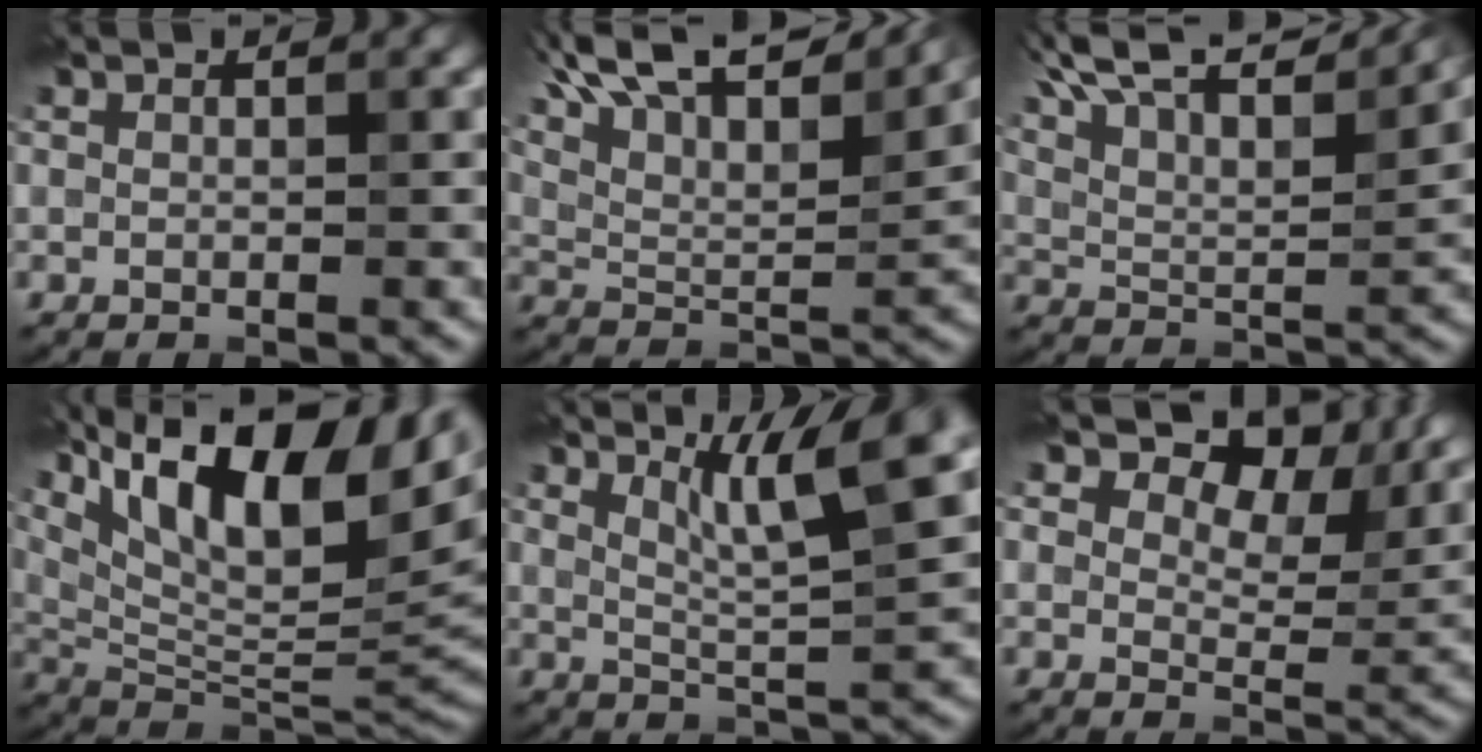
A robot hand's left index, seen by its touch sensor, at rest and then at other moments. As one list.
[{"total": 16.4, "force": [11.5, 5.3, 10.4], "torque": [-0.190, 0.052, 0.163]}, {"total": 15.1, "force": [11.3, 4.1, 9.1], "torque": [-0.165, 0.036, 0.148]}, {"total": 17.2, "force": [8.4, 6.5, 13.6], "torque": [-0.227, 0.032, 0.141]}, {"total": 6.9, "force": [3.4, 1.2, 5.9], "torque": [-0.092, 0.006, 0.059]}, {"total": 8.8, "force": [4.6, 5.1, 5.5], "torque": [-0.075, -0.011, 0.073]}]